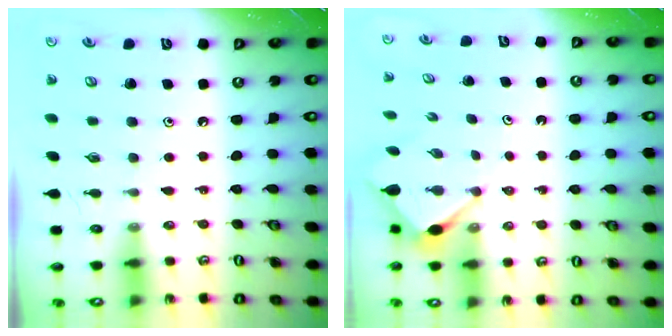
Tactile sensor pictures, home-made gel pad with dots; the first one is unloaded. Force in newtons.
{"total": 3.4, "press": 3.4, "slide": 0.3}